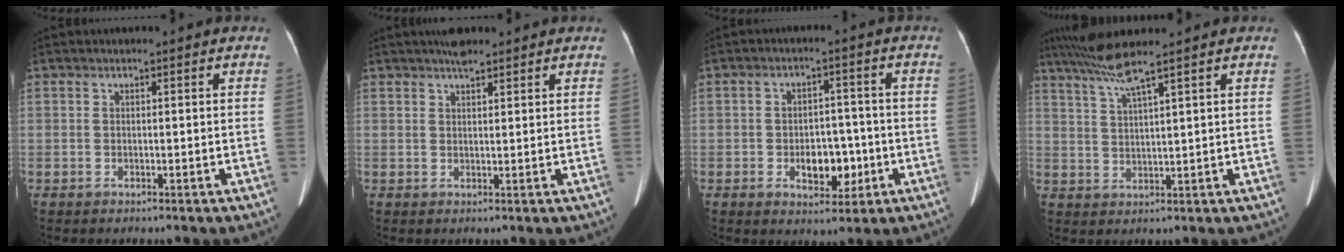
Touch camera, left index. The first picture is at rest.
{"total": 3.0, "force": [2.6, 0.7, 1.5], "torque": [-0.027, 0.013, 0.041]}
{"total": 6.1, "force": [-1.9, 3.8, 4.4], "torque": [-0.064, 0.008, -0.025]}
{"total": 5.5, "force": [4.4, -1.5, 2.9], "torque": [-0.068, 0.001, 0.092]}